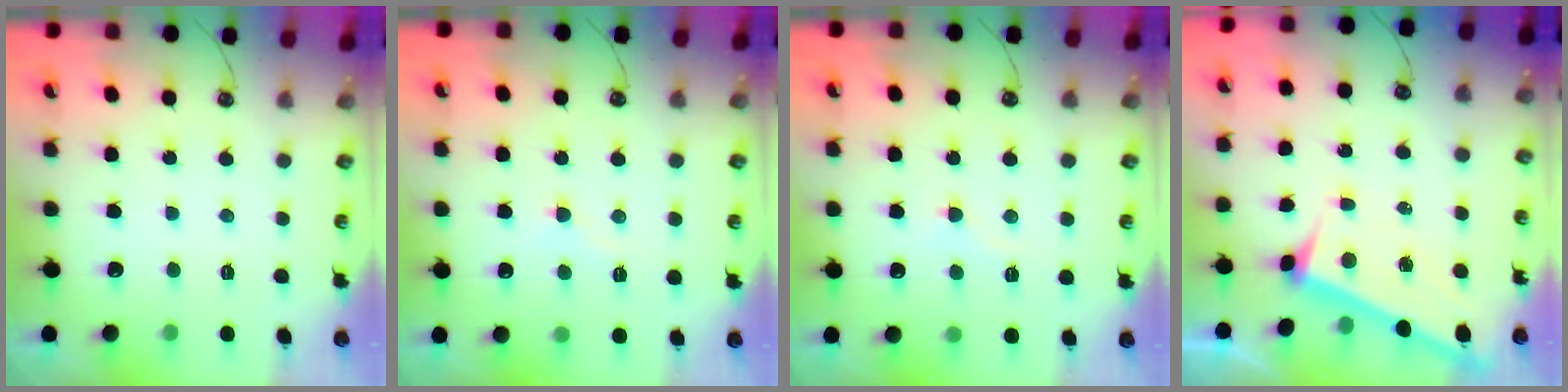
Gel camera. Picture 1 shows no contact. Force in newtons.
{"total": 1.9, "press": 1.8, "slide": 0.6}
{"total": 1.9, "press": 1.8, "slide": 0.6}
{"total": 3.9, "press": 3.9, "slide": 0.2}